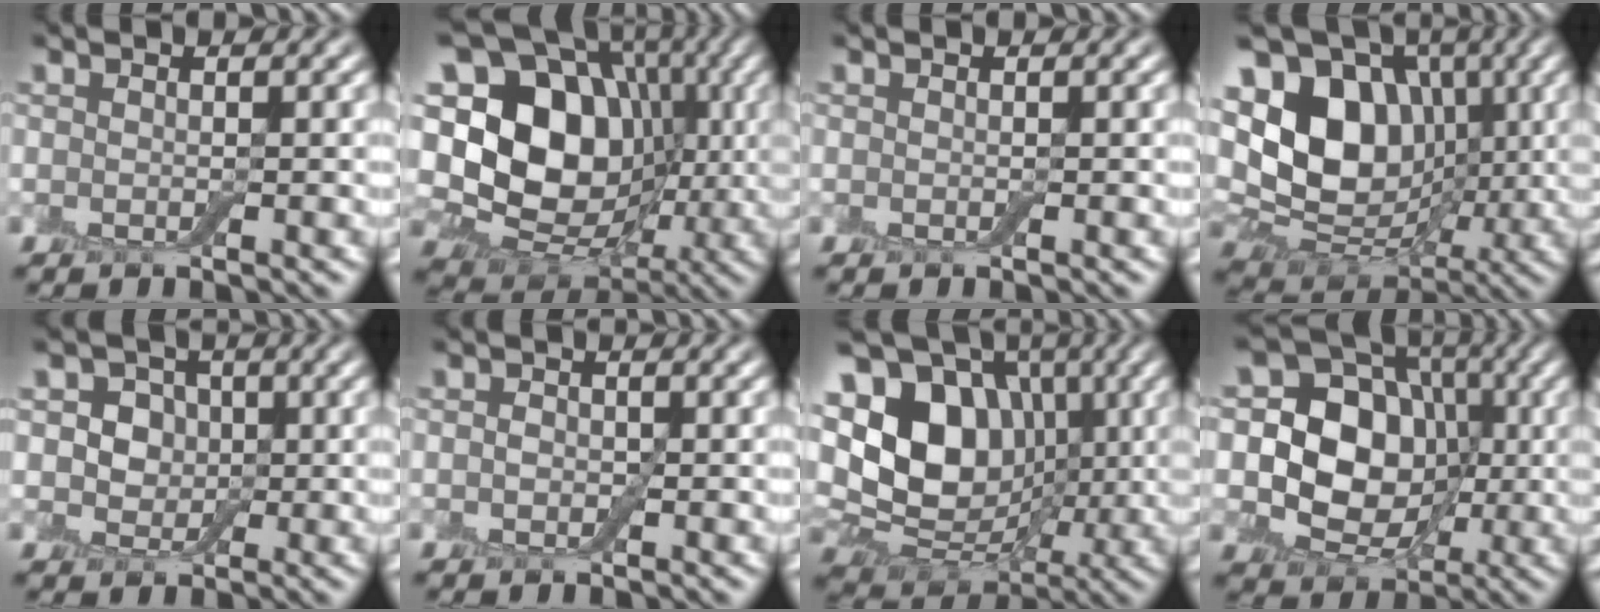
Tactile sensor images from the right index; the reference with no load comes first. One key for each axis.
{"total": 19.0, "fx": 1.4, "fy": 15.4, "fz": 11.1, "tx": -0.217, "ty": 0.034, "tz": 0.026}
{"total": 0.0}
{"total": 11.6, "fx": 1.9, "fy": 8.7, "fz": 7.4, "tx": -0.139, "ty": -0.002, "tz": 0.021}
{"total": 4.1, "fx": 0.8, "fy": 3.5, "fz": 2.0, "tx": -0.024, "ty": 0.008, "tz": -0.005}
{"total": 1.2, "fx": 0.0, "fy": 1.0, "fz": 0.7, "tx": -0.008, "ty": 0.000, "tz": -0.009}
{"total": 12.9, "fx": 1.9, "fy": 9.9, "fz": 8.0, "tx": -0.147, "ty": 0.008, "tz": 0.030}
{"total": 14.8, "fx": 1.5, "fy": 12.0, "fz": 8.5, "tx": -0.162, "ty": 0.043, "tz": 0.007}